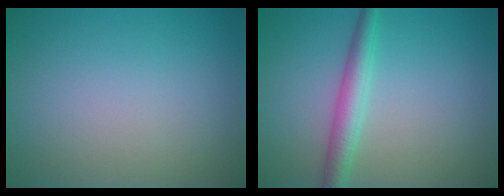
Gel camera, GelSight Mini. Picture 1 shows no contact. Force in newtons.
{"total": 3.0, "press": 3.0, "slide": 0.1}